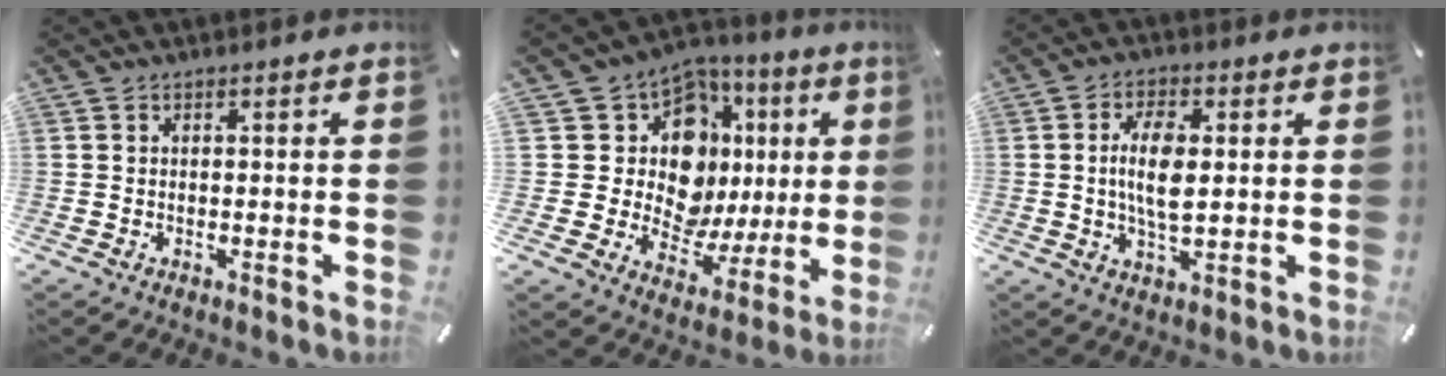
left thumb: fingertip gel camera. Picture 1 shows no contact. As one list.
[{"total": 15.2, "force": [3.6, 12.0, 8.7], "torque": [-0.151, -0.049, 0.072]}, {"total": 7.9, "force": [0.9, 3.5, 7.0], "torque": [-0.157, -0.004, 0.005]}]